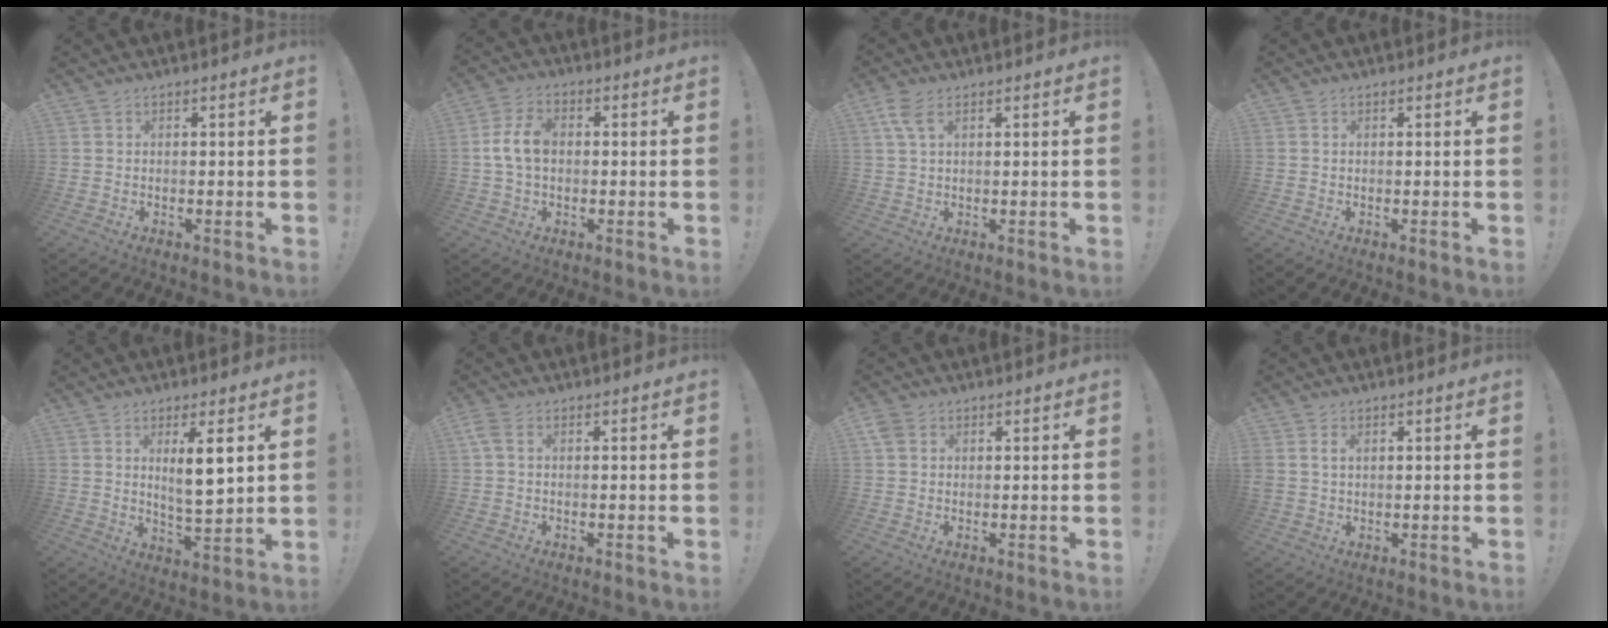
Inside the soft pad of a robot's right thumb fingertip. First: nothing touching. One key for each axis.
{"total": 8.5, "fx": 0.3, "fy": 5.5, "fz": 6.5, "tx": -0.124, "ty": 0.015, "tz": 0.012}
{"total": 5.1, "fx": 2.3, "fy": 2.3, "fz": 3.9, "tx": -0.077, "ty": 0.000, "tz": 0.045}
{"total": 0.0}
{"total": 8.6, "fx": 3.4, "fy": 1.5, "fz": 7.8, "tx": -0.121, "ty": -0.016, "tz": 0.053}
{"total": 2.5, "fx": 0.7, "fy": 1.4, "fz": 1.9, "tx": -0.045, "ty": 0.008, "tz": 0.016}
{"total": 3.3, "fx": 1.4, "fy": 2.6, "fz": 1.6, "tx": -0.031, "ty": 0.003, "tz": 0.029}
{"total": 2.6, "fx": 1.0, "fy": 1.7, "fz": 1.7, "tx": -0.035, "ty": 0.005, "tz": 0.019}